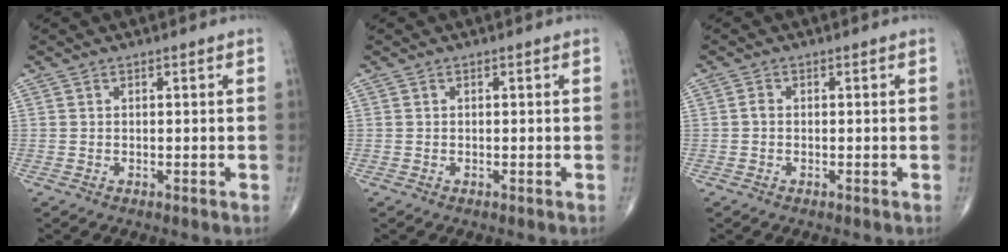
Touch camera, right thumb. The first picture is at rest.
{"total": 0.0}
{"total": 0.8, "force": [-0.2, 0.5, 0.5], "torque": [-0.008, 0.001, -0.007]}